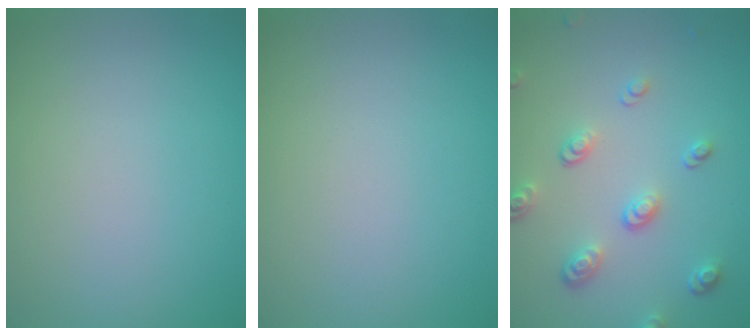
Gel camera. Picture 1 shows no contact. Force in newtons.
{"total": 0.0}
{"total": 3.2, "press": 2.5, "slide": 2.1}